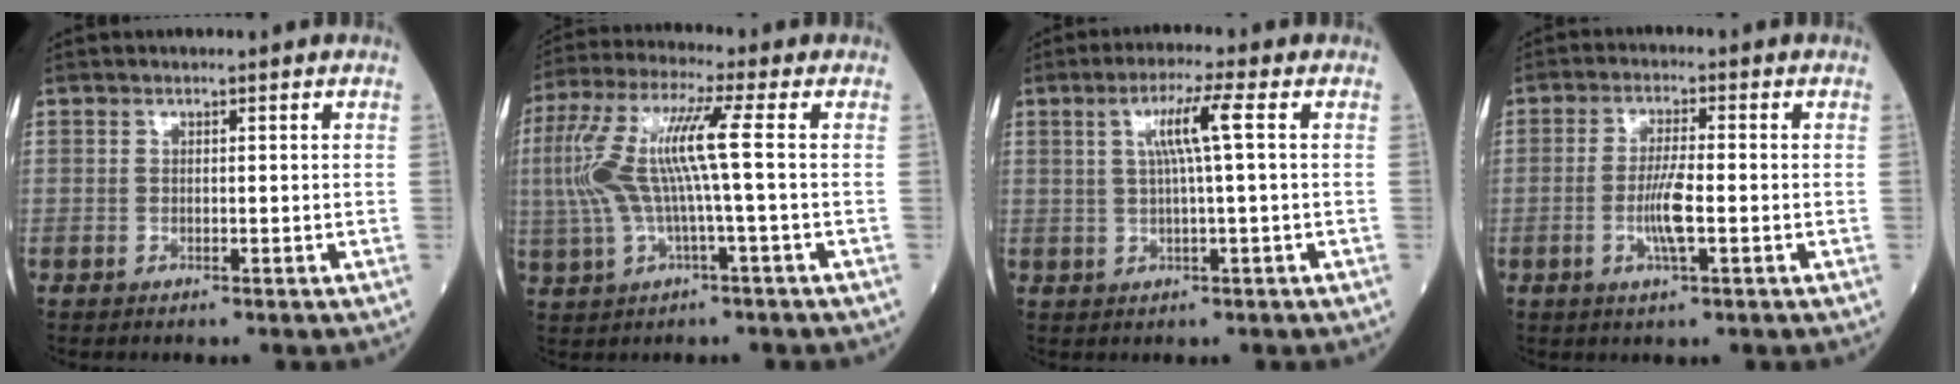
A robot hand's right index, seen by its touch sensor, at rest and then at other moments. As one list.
[{"total": 12.4, "force": [0.6, 0.6, 12.3], "torque": [-0.270, 0.025, 0.006]}, {"total": 5.6, "force": [1.3, -0.8, 5.4], "torque": [-0.102, 0.007, 0.026]}, {"total": 5.2, "force": [-1.2, 0.4, 5.1], "torque": [-0.102, -0.007, -0.024]}]